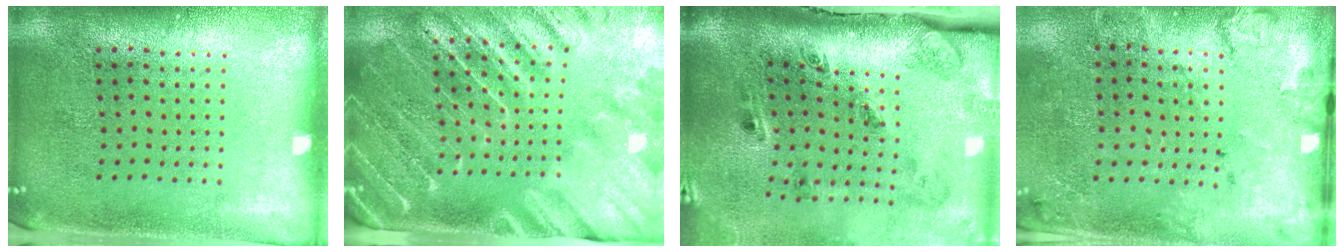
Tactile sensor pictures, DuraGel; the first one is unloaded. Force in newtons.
{"total": 3.9, "press": 3.4, "slide": 1.8}
{"total": 3.2, "press": 2.0, "slide": 2.5}
{"total": 2.0, "press": 1.5, "slide": 1.2}